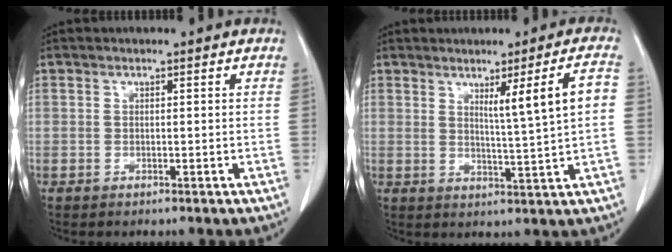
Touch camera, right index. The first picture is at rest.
{"total": 7.1, "force": [1.6, -1.0, 6.8], "torque": [-0.104, -0.006, 0.033]}